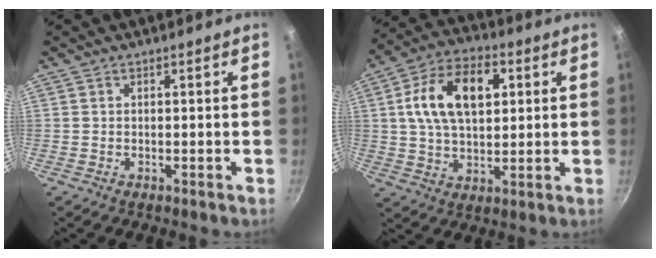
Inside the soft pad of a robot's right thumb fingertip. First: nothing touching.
{"total": 15.7, "force": [3.7, 9.6, 11.9], "torque": [-0.185, 0.009, 0.055]}